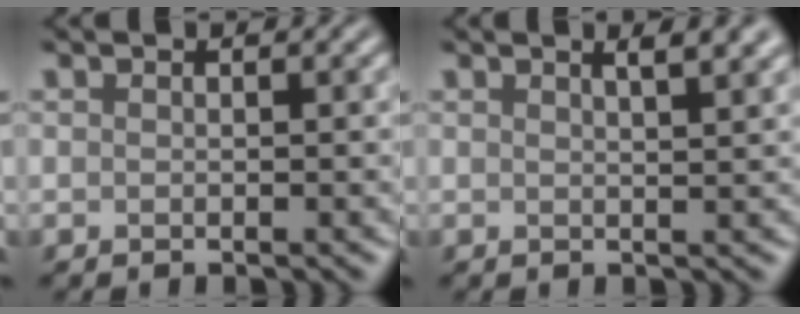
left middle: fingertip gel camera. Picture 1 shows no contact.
{"total": 4.3, "force": [2.6, 1.7, 2.9], "torque": [-0.006, 0.030, 0.008]}